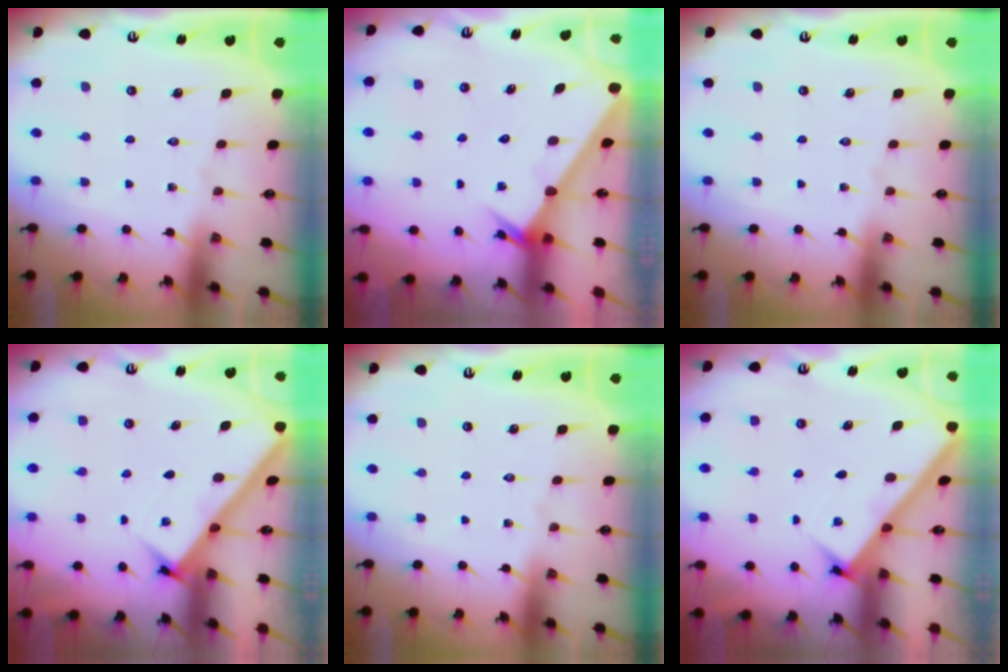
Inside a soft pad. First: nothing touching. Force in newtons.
{"total": 2.5, "press": 2.5, "slide": 0.1}
{"total": 0.0}
{"total": 2.9, "press": 2.9, "slide": 0.0}
{"total": 0.0}
{"total": 2.9, "press": 2.9, "slide": 0.1}